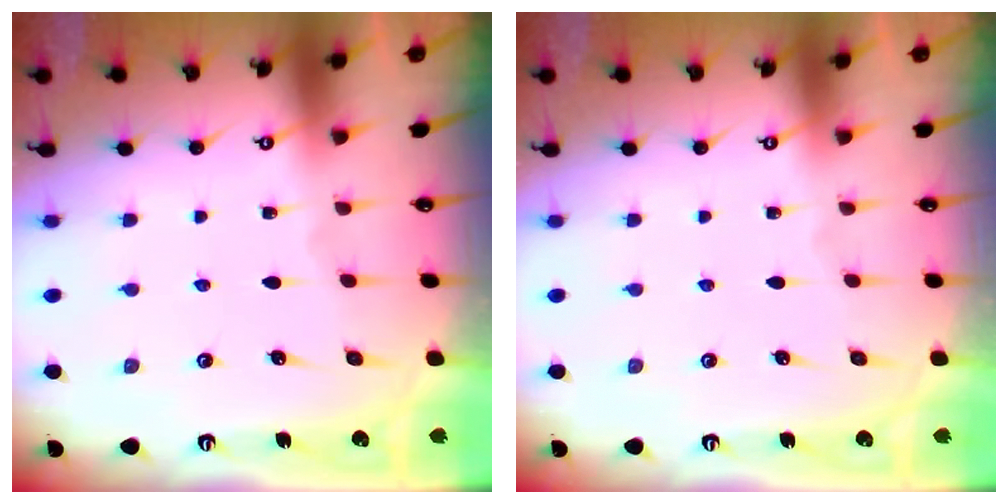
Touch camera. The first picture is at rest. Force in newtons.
{"total": 0.0}